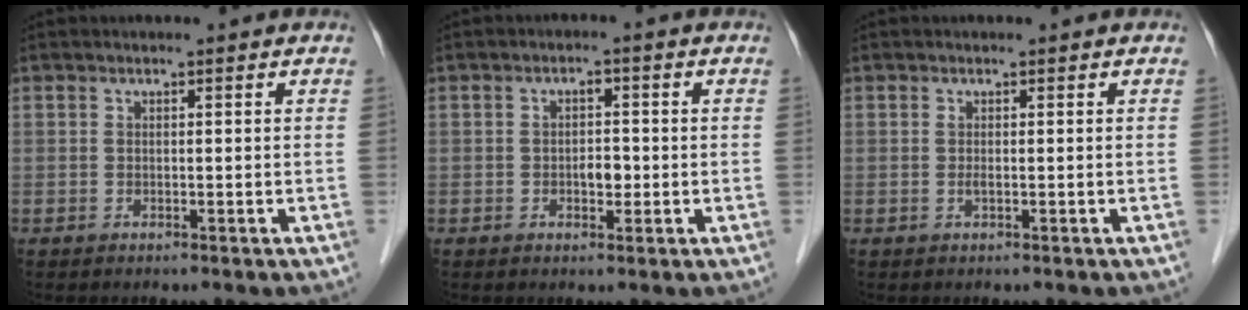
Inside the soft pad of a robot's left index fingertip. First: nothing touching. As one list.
[{"total": 2.7, "force": [-0.6, 1.6, 2.1], "torque": [-0.029, 0.005, -0.007]}, {"total": 0.6, "force": [-0.1, 0.0, 0.5], "torque": [-0.016, -0.002, -0.002]}]